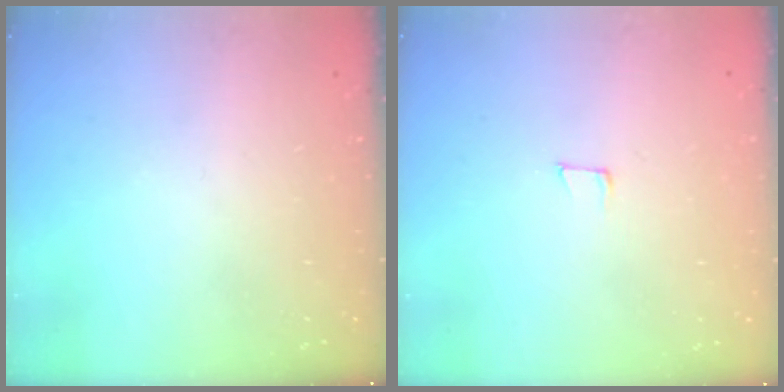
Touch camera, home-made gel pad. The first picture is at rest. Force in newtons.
{"total": 4.1, "press": 4.0, "slide": 1.1}